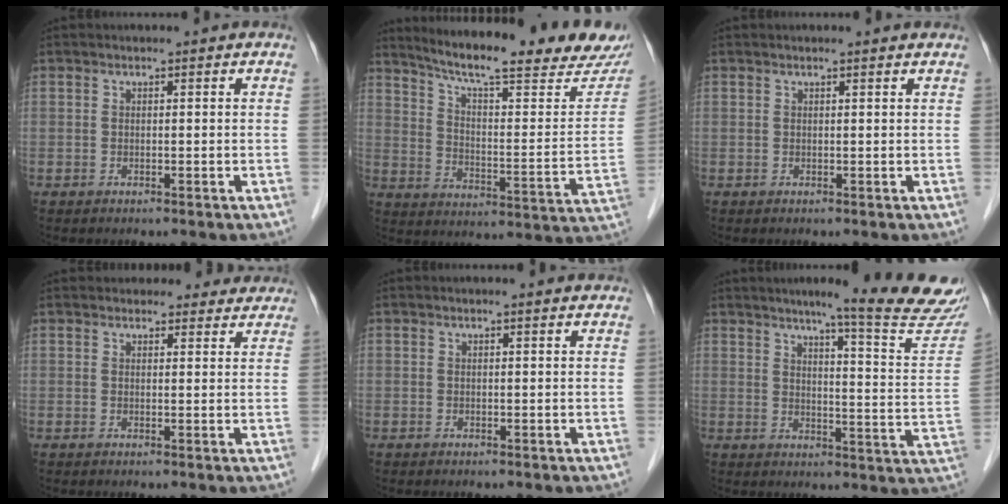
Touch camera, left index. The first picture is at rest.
{"total": 24.3, "force": [20.9, 2.1, 12.3], "torque": [-0.188, -0.045, 0.282]}
{"total": 1.2, "force": [1.1, -0.1, 0.4], "torque": [-0.016, 0.005, 0.014]}
{"total": 10.7, "force": [9.9, 3.4, 2.3], "torque": [0.001, 0.024, 0.108]}
{"total": 1.6, "force": [1.5, -0.2, 0.5], "torque": [-0.015, 0.004, 0.017]}
{"total": 18.3, "force": [16.1, -0.8, 8.7], "torque": [-0.109, -0.074, 0.186]}